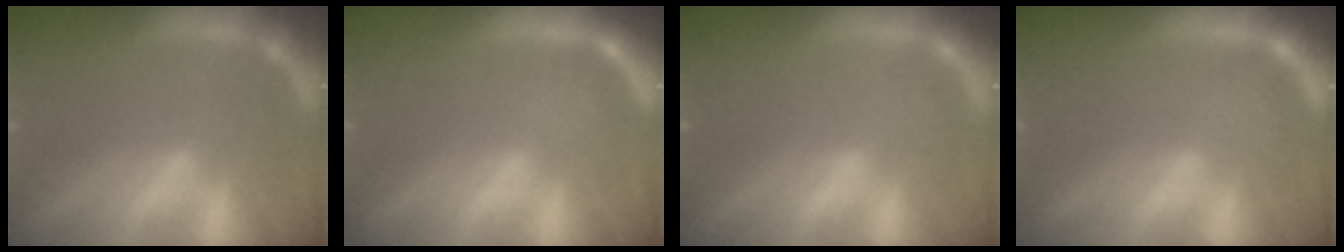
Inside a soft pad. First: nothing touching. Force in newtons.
{"total": 2.5}
{"total": 1.0}
{"total": 2.0}